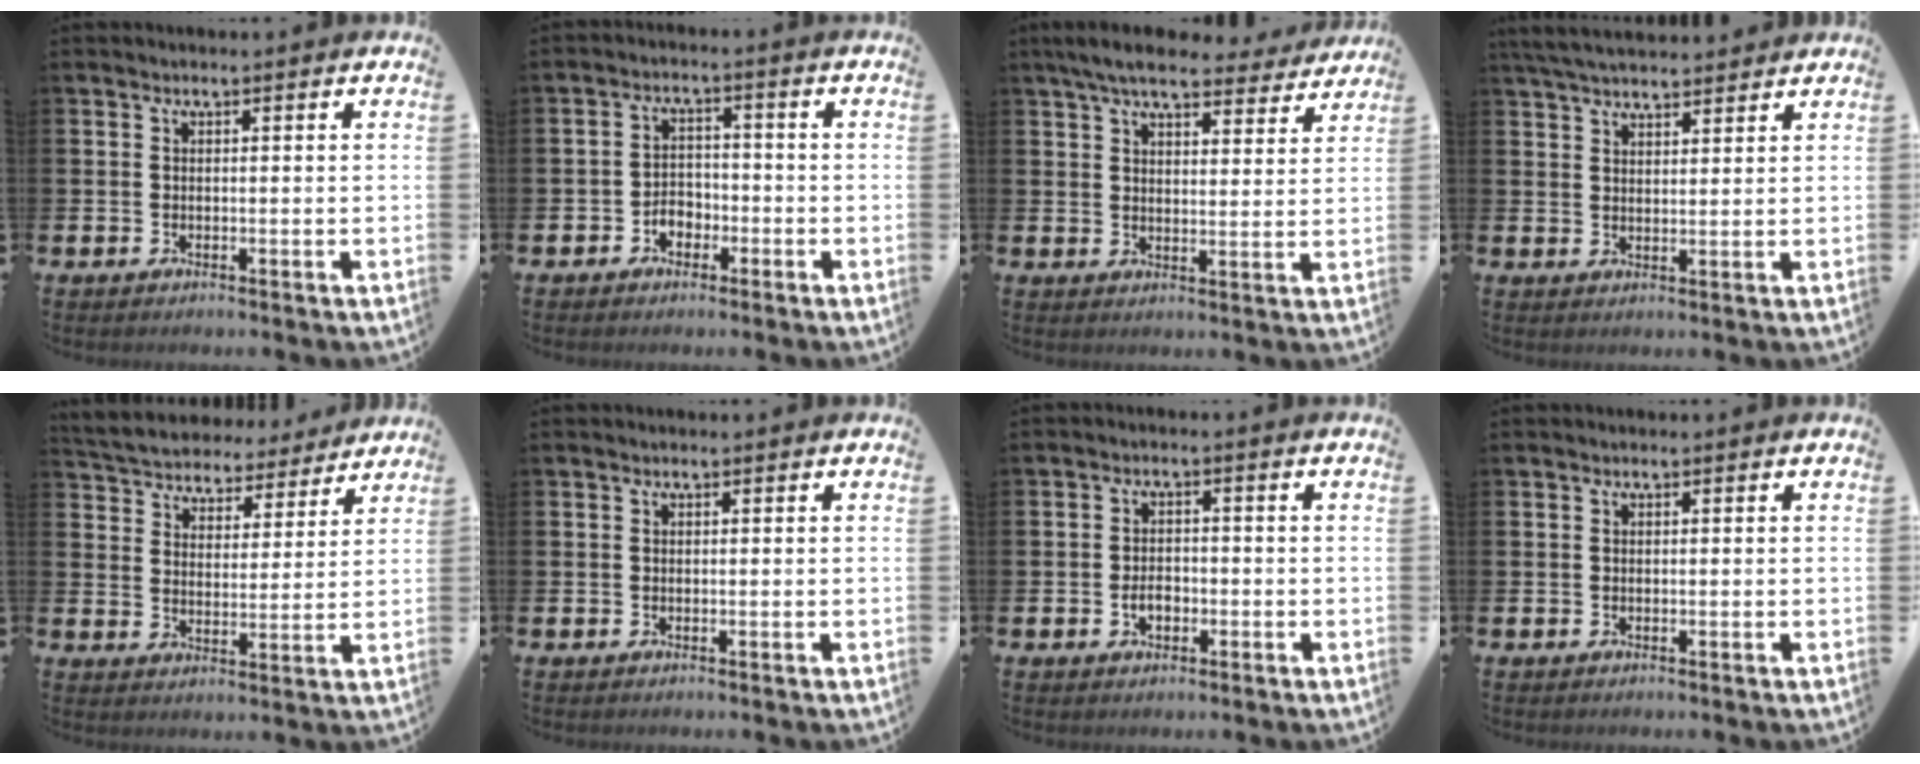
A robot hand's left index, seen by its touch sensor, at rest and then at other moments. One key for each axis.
{"total": 3.0, "fx": -1.8, "fy": 2.1, "fz": 1.1, "tx": -0.018, "ty": 0.005, "tz": -0.041}
{"total": 7.1, "fx": 6.5, "fy": 1.5, "fz": 2.4, "tx": -0.053, "ty": -0.030, "tz": 0.115}
{"total": 4.7, "fx": 4.5, "fy": 0.8, "fz": 1.1, "tx": -0.037, "ty": -0.012, "tz": 0.085}
{"total": 5.5, "fx": 5.2, "fy": 1.5, "fz": -0.1, "tx": -0.029, "ty": -0.040, "tz": 0.090}
{"total": 0.0}
{"total": 2.5, "fx": -0.8, "fy": 1.7, "fz": 1.7, "tx": -0.019, "ty": -0.002, "tz": -0.020}
{"total": 0.0}